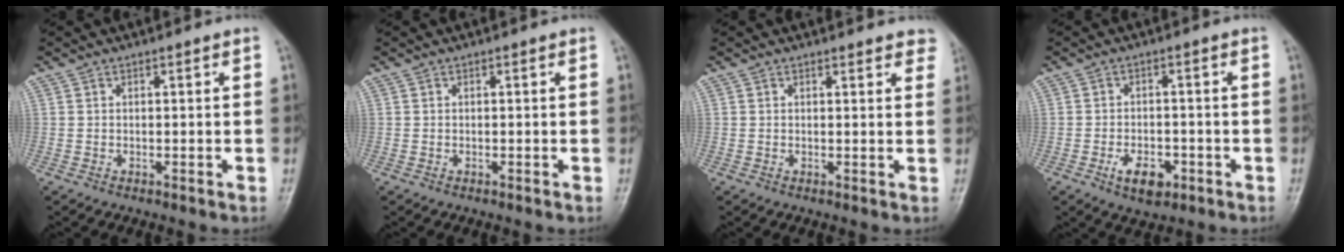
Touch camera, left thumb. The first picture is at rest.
{"total": 0.0}
{"total": 4.0, "force": [3.5, 1.4, 1.2], "torque": [0.010, -0.011, 0.026]}
{"total": 5.5, "force": [-2.5, 3.2, 3.8], "torque": [-0.053, 0.009, -0.035]}